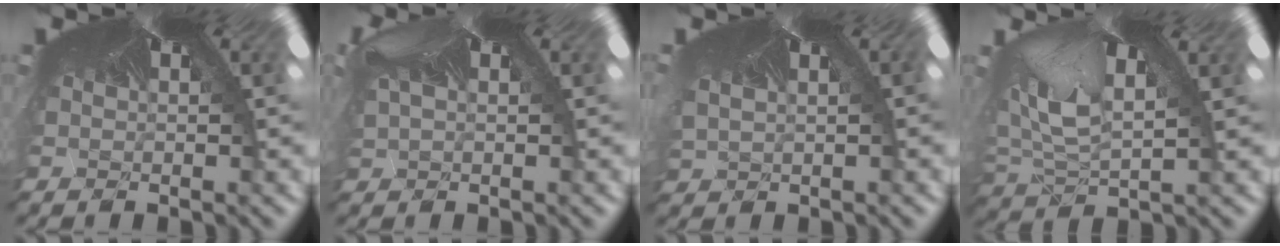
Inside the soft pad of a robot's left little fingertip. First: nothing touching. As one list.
[{"total": 1.7, "force": [0.3, -0.5, -1.6], "torque": [0.001, -0.006, 0.018]}, {"total": 1.1, "force": [0.1, 0.8, 0.7], "torque": [-0.034, -0.013, 0.021]}, {"total": 3.3, "force": [-2.7, 2.0, 0.0], "torque": [-0.050, -0.069, -0.004]}]